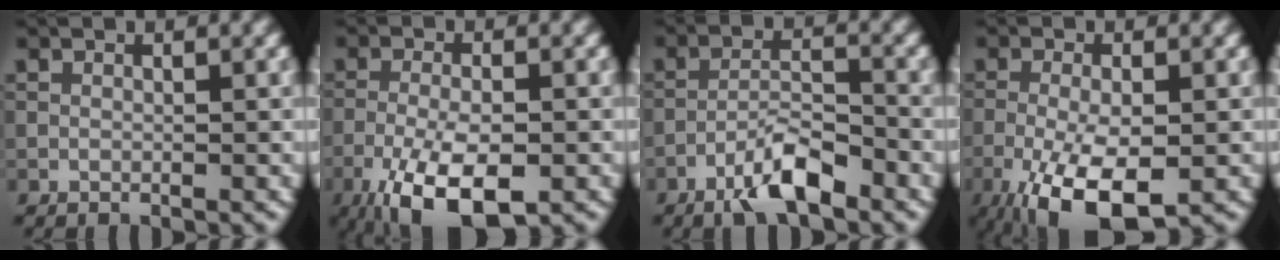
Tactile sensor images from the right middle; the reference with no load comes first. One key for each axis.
{"total": 8.2, "fx": -4.4, "fy": 3.0, "fz": 6.2, "tx": -0.124, "ty": -0.012, "tz": -0.078}
{"total": 4.8, "fx": -3.3, "fy": 1.1, "fz": 3.3, "tx": -0.061, "ty": 0.009, "tz": -0.066}
{"total": 7.7, "fx": -3.5, "fy": 2.8, "fz": 6.2, "tx": -0.126, "ty": -0.012, "tz": -0.058}